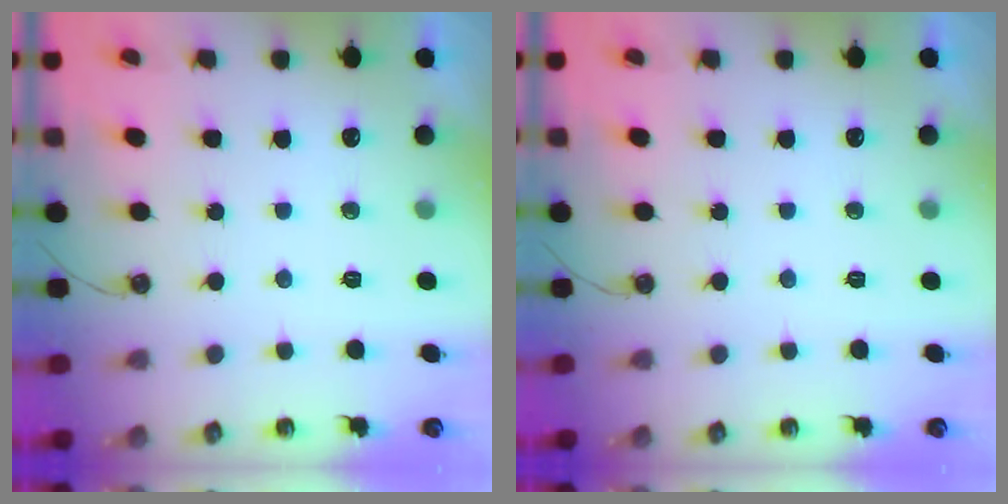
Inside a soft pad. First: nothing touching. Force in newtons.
{"total": 0.0}